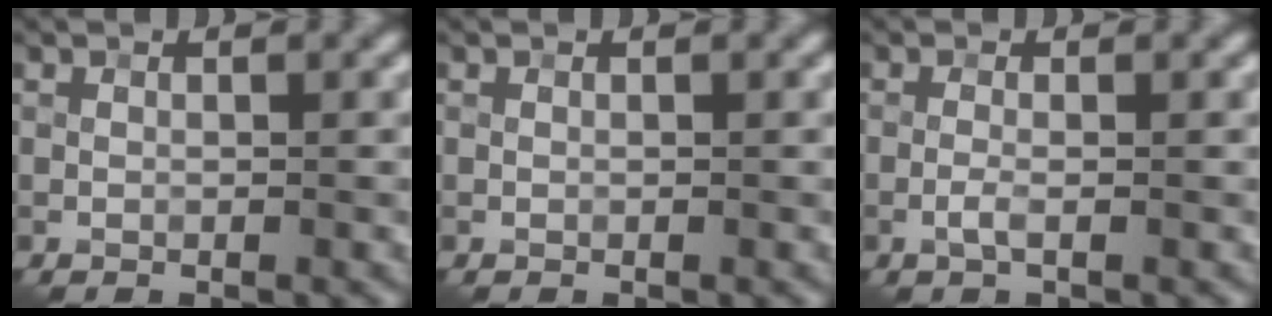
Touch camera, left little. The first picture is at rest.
{"total": 0.0}
{"total": 1.1, "force": [-0.4, 0.1, 1.0], "torque": [-0.021, 0.001, -0.011]}